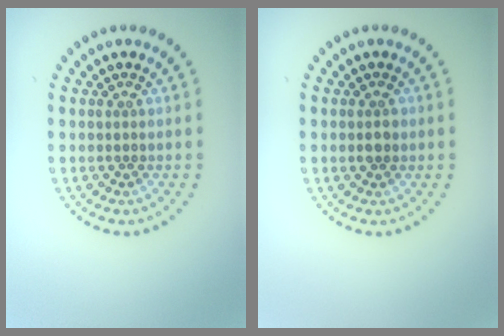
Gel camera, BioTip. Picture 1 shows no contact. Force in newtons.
{"total": 1.5, "press": 1.5, "slide": 0.1}